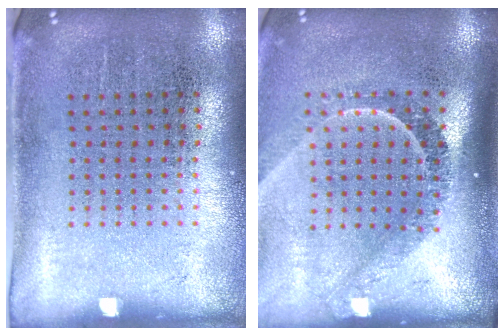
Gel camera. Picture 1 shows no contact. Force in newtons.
{"total": 2.2, "press": 1.6, "slide": 1.5}